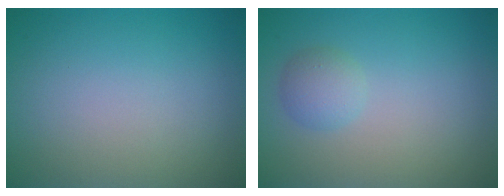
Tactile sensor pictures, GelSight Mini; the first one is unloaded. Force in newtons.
{"total": 1.7, "press": 1.7, "slide": 0.0}